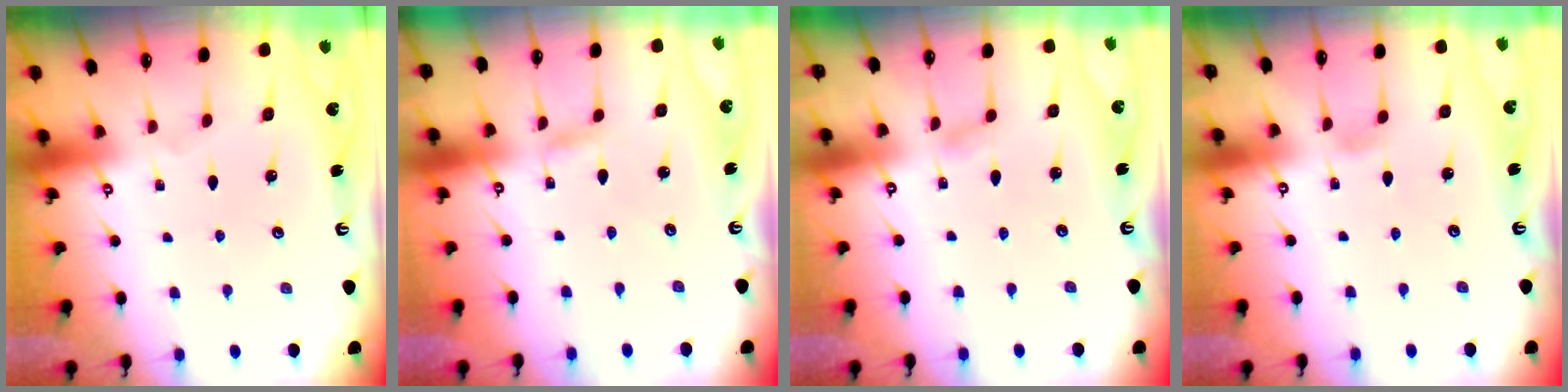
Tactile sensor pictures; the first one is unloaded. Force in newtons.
{"total": 2.3, "press": 2.3, "slide": 0.2}
{"total": 2.1, "press": 2.1, "slide": 0.3}
{"total": 2.9, "press": 2.9, "slide": 0.3}